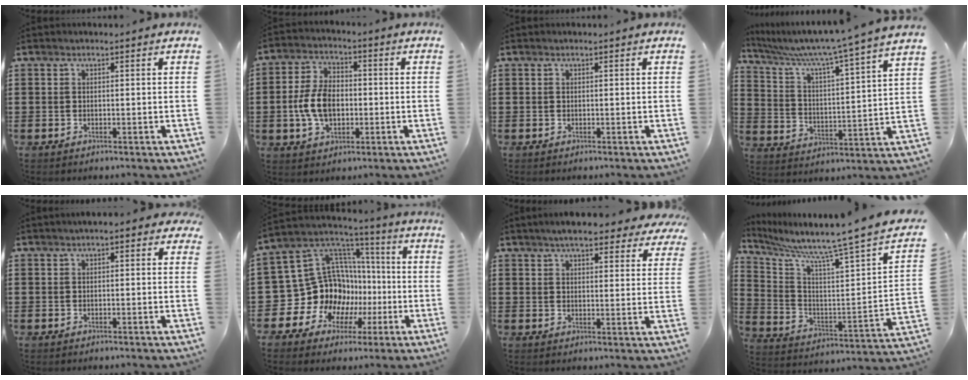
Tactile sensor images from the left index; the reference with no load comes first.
{"total": 7.9, "force": [-1.2, 5.0, 6.0], "torque": [-0.143, 0.005, -0.028]}
{"total": 0.0}
{"total": 6.7, "force": [5.6, -0.9, 3.4], "torque": [-0.092, -0.050, 0.084]}
{"total": 1.3, "force": [0.3, 0.5, 1.1], "torque": [-0.023, 0.005, 0.003]}
{"total": 15.4, "force": [-2.2, 14.2, 5.3], "torque": [-0.140, -0.034, -0.008]}
{"total": 6.2, "force": [5.3, 1.2, 3.0], "torque": [-0.066, -0.007, 0.094]}
{"total": 5.8, "force": [4.9, -1.3, 2.7], "torque": [-0.083, -0.063, 0.067]}